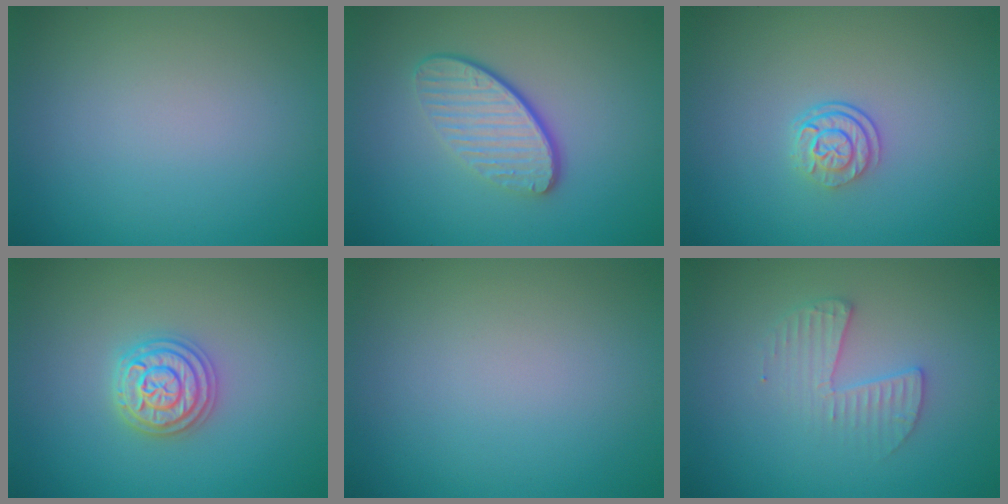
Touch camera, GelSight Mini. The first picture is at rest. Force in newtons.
{"total": 4.3, "press": 3.1, "slide": 3.0}
{"total": 2.4, "press": 1.8, "slide": 1.7}
{"total": 3.6, "press": 3.6, "slide": 0.5}
{"total": 0.0}
{"total": 2.3, "press": 2.3, "slide": 0.3}